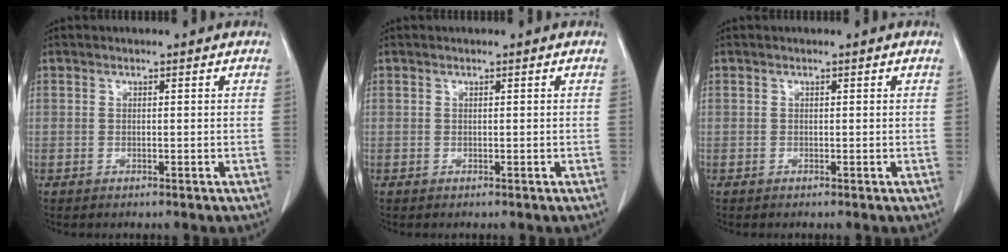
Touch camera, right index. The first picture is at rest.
{"total": 0.0}
{"total": 0.0}